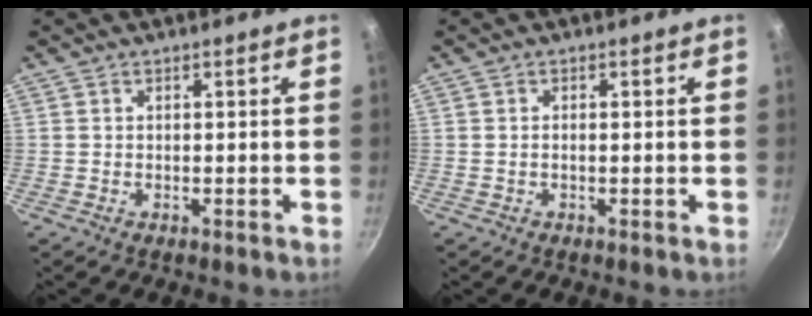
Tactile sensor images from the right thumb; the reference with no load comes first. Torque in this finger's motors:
{"motor_torque": [-0.40, 0.16, -0.41, -0.08, -0.02]}